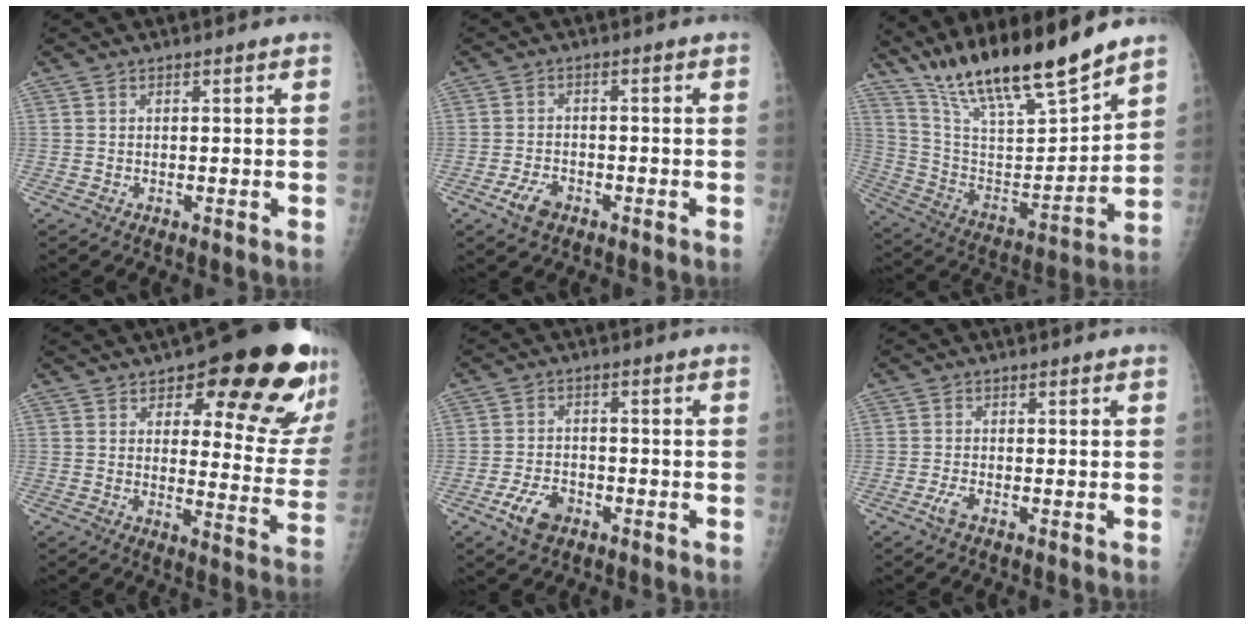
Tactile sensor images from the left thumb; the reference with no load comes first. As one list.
[{"total": 3.9, "force": [-2.3, 2.3, 2.2], "torque": [-0.040, 0.009, -0.039]}, {"total": 21.6, "force": [17.3, 3.8, 12.4], "torque": [-0.194, -0.082, 0.313]}, {"total": 22.1, "force": [12.7, 7.6, 16.5], "torque": [-0.169, -0.058, 0.162]}, {"total": 5.8, "force": [-3.1, 3.5, 3.4], "torque": [-0.060, 0.014, -0.054]}, {"total": 1.8, "force": [-1.0, 0.6, 1.4], "torque": [-0.035, 0.000, -0.022]}]